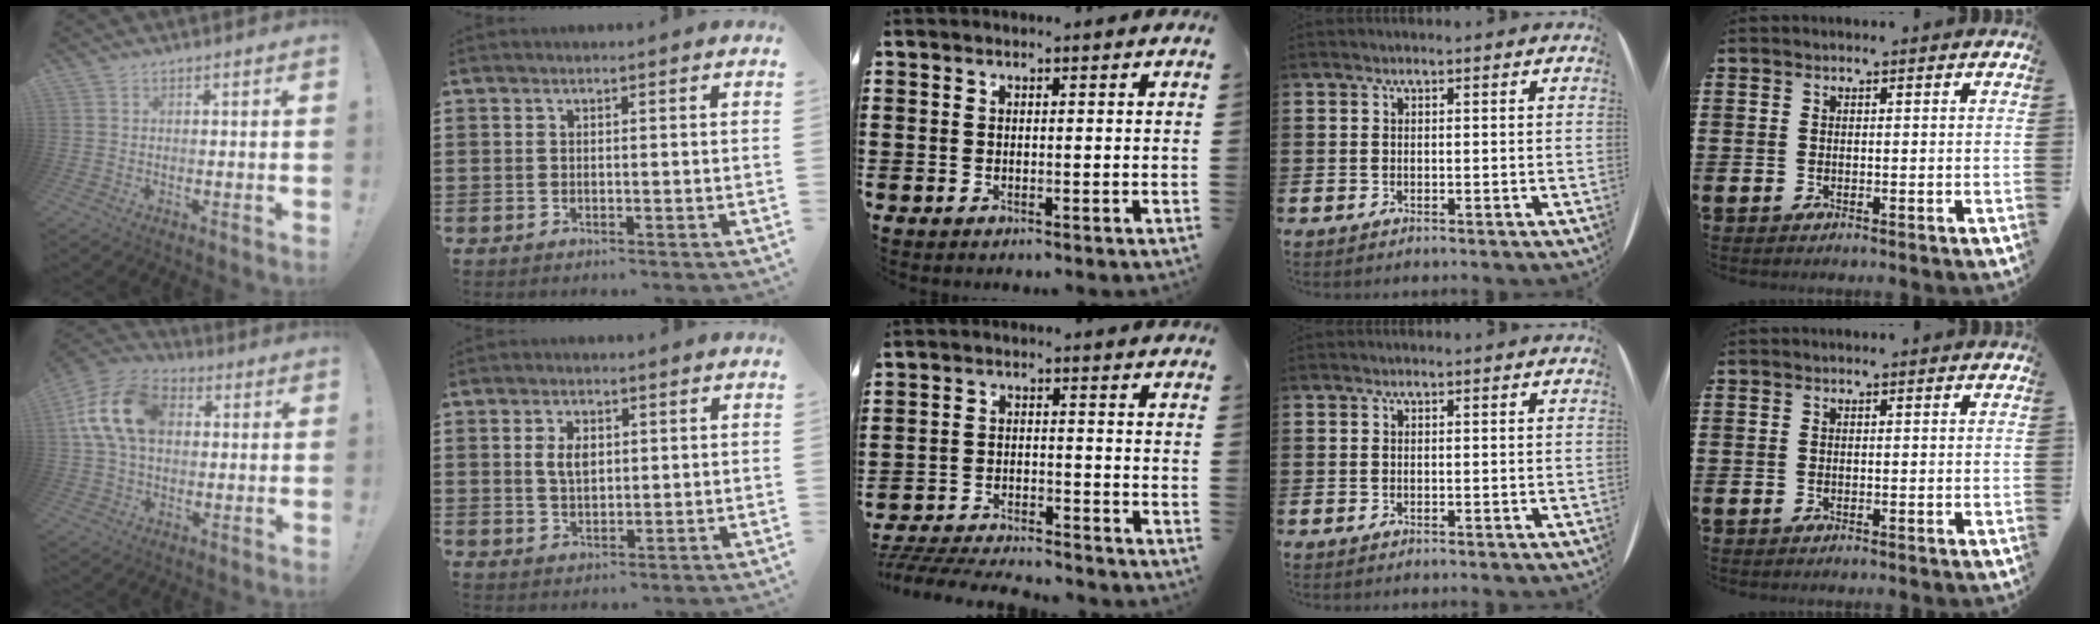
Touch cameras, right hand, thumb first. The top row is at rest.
{"thumb": {"total": 16.8, "force": [3.3, 11.7, 11.6], "torque": [-0.216, 0.011, 0.064]}, "index": {"total": 3.6, "force": [0.8, 2.1, 2.8], "torque": [-0.051, 0.007, 0.012]}, "middle": {"total": 5.2, "force": [-5.2, 0.3, 0.9], "torque": [-0.028, -0.001, -0.106]}}